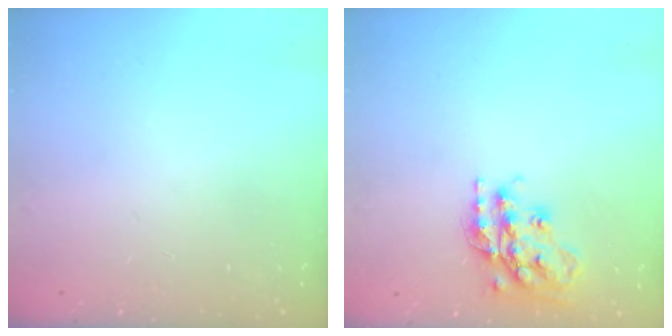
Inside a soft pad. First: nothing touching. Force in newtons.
{"total": 17.6, "press": 17.5, "slide": 1.3}